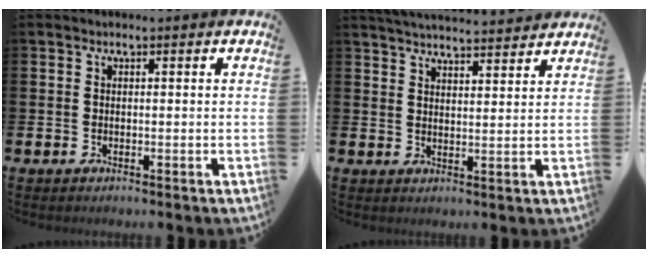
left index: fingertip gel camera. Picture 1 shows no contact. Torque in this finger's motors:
{"motor_torque": [1.10, -1.04, 0.27, 0.16]}